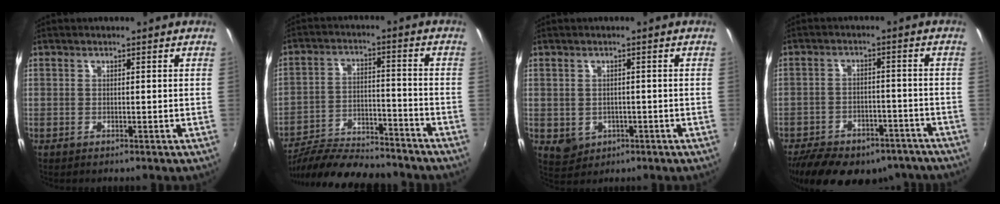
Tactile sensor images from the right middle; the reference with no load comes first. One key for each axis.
{"total": 18.3, "fx": -16.2, "fy": 3.7, "fz": 7.6, "tx": -0.151, "ty": -0.019, "tz": -0.255}
{"total": 4.2, "fx": -0.8, "fy": 3.7, "fz": 1.6, "tx": -0.038, "ty": -0.002, "tz": -0.001}
{"total": 21.6, "fx": -16.5, "fy": 10.0, "fz": 9.6, "tx": -0.202, "ty": -0.006, "tz": -0.215}